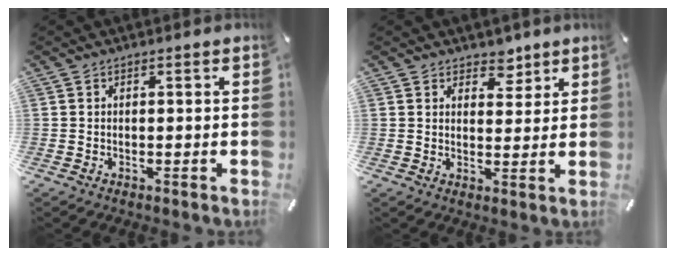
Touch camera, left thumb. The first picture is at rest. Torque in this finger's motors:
{"motor_torque": [0.27, -0.31, 0.00, -0.02, -0.06]}